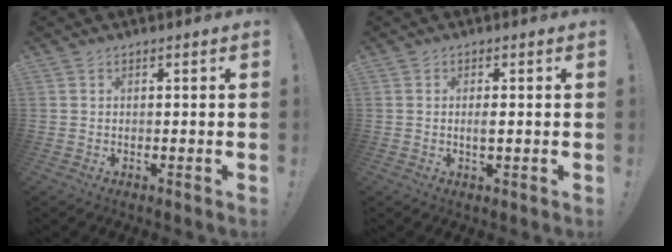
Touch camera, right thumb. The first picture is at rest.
{"total": 1.9, "force": [0.0, 0.5, 1.8], "torque": [-0.025, -0.004, -0.002]}